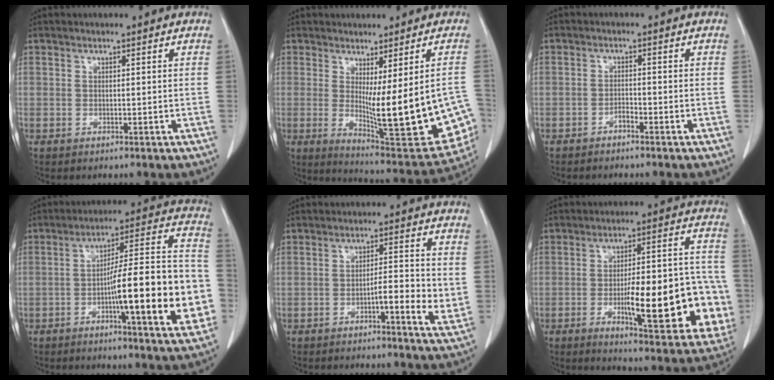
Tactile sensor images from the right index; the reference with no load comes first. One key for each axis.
{"total": 17.5, "fx": -1.8, "fy": 3.1, "fz": 17.1, "tx": -0.187, "ty": -0.026, "tz": -0.001}
{"total": 1.3, "fx": -1.1, "fy": 0.2, "fz": 0.6, "tx": -0.009, "ty": 0.004, "tz": -0.019}
{"total": 19.8, "fx": -4.8, "fy": 2.5, "fz": 19.0, "tx": -0.232, "ty": 0.024, "tz": -0.065}
{"total": 6.4, "fx": -1.3, "fy": 0.9, "fz": 6.3, "tx": -0.089, "ty": -0.002, "tz": -0.022}
{"total": 21.6, "fx": -5.0, "fy": 5.1, "fz": 20.4, "tx": -0.212, "ty": 0.018, "tz": -0.052}